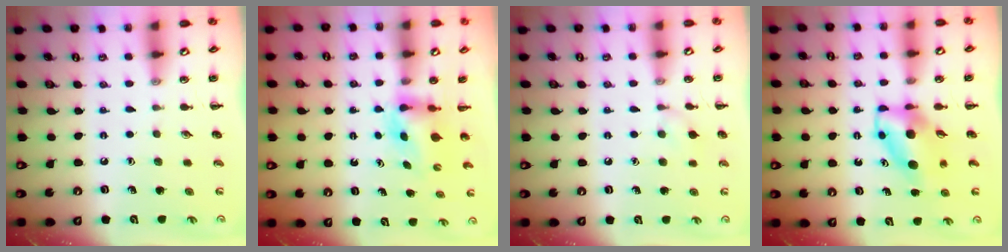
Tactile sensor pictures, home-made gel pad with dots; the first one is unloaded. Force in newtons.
{"total": 3.1, "press": 3.1, "slide": 0.6}
{"total": 5.6, "press": 5.2, "slide": 1.9}
{"total": 6.1, "press": 5.9, "slide": 1.6}